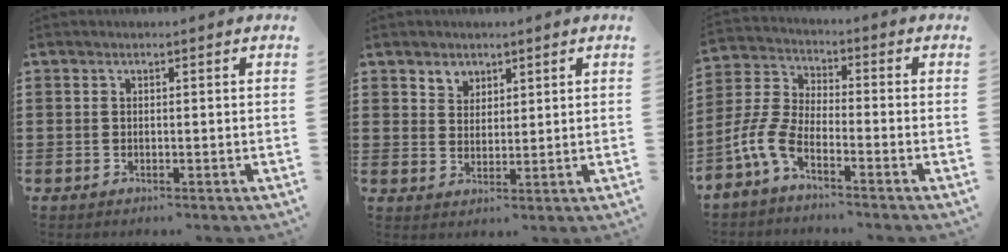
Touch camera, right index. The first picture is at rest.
{"total": 3.0, "force": [2.1, 2.1, -0.1], "torque": [-0.008, 0.007, 0.040]}
{"total": 6.1, "force": [-4.4, 1.7, 3.8], "torque": [-0.114, -0.012, -0.093]}